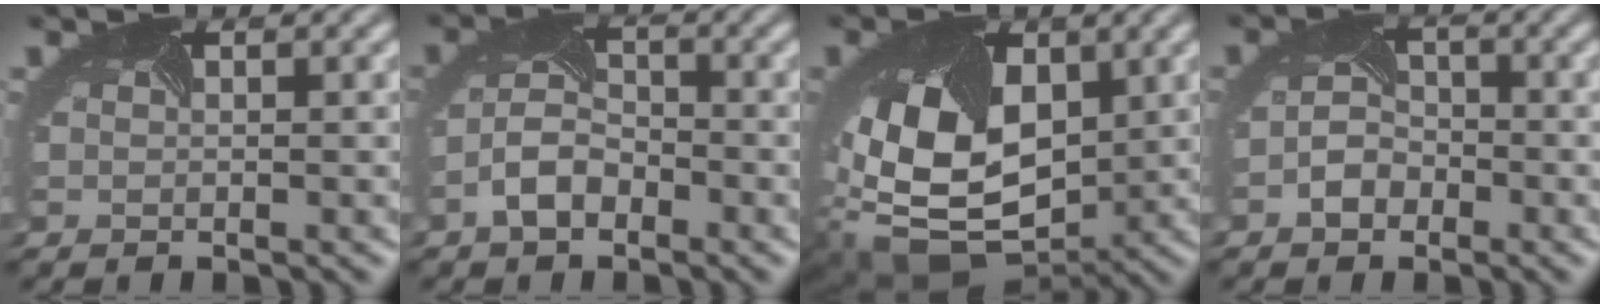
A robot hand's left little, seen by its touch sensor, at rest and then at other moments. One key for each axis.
{"total": 3.5, "fx": -2.2, "fy": 1.9, "fz": 2.1, "tx": -0.048, "ty": 0.002, "tz": -0.045}
{"total": 11.9, "fx": 0.2, "fy": 7.9, "fz": 8.9, "tx": -0.196, "ty": -0.036, "tz": 0.019}
{"total": 2.4, "fx": -1.5, "fy": 1.6, "fz": 1.0, "tx": -0.024, "ty": 0.002, "tz": -0.028}